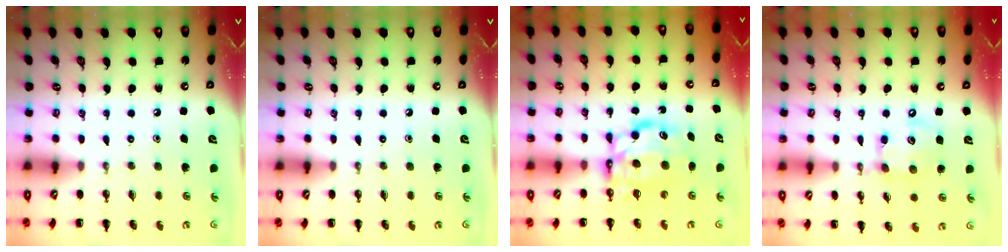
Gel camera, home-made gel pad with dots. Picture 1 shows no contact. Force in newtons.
{"total": 0.0}
{"total": 7.1, "press": 7.0, "slide": 1.1}
{"total": 9.9, "press": 9.8, "slide": 1.0}